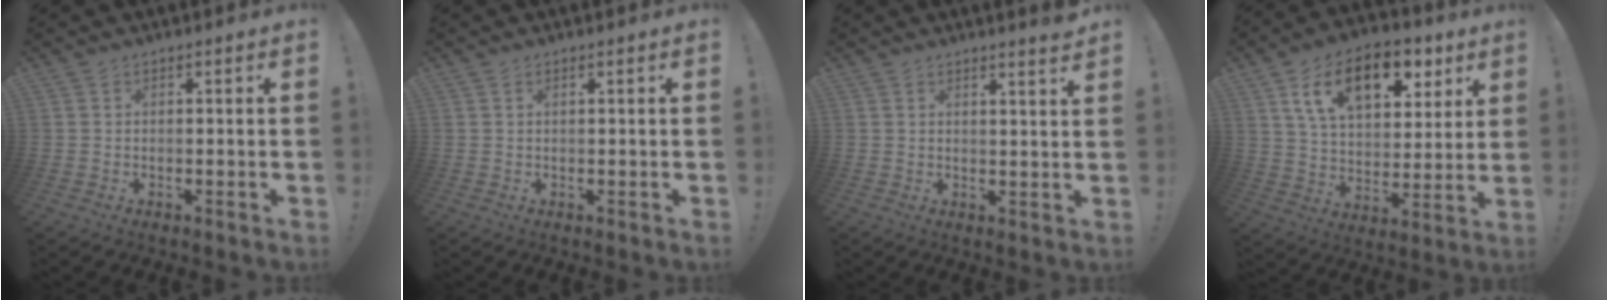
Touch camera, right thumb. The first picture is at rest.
{"total": 0.6, "force": [0.4, 0.1, 0.4], "torque": [-0.001, -0.002, 0.006]}
{"total": 3.2, "force": [2.5, -0.3, 1.9], "torque": [-0.020, -0.023, 0.039]}
{"total": 18.1, "force": [9.2, 10.5, 11.6], "torque": [-0.180, -0.035, 0.158]}